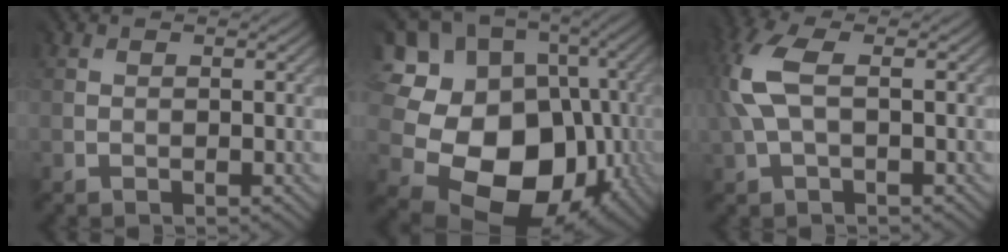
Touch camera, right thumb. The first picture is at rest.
{"total": 17.2, "force": [-1.6, 14.7, 8.7], "torque": [-0.202, -0.053, 0.013]}
{"total": 6.3, "force": [1.1, 3.2, 5.3], "torque": [-0.163, 0.015, 0.020]}